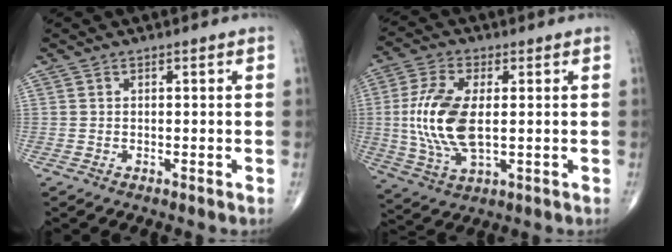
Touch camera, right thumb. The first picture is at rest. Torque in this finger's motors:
{"motor_torque": [-0.49, 1.03, 1.40, 0.21, 0.13]}